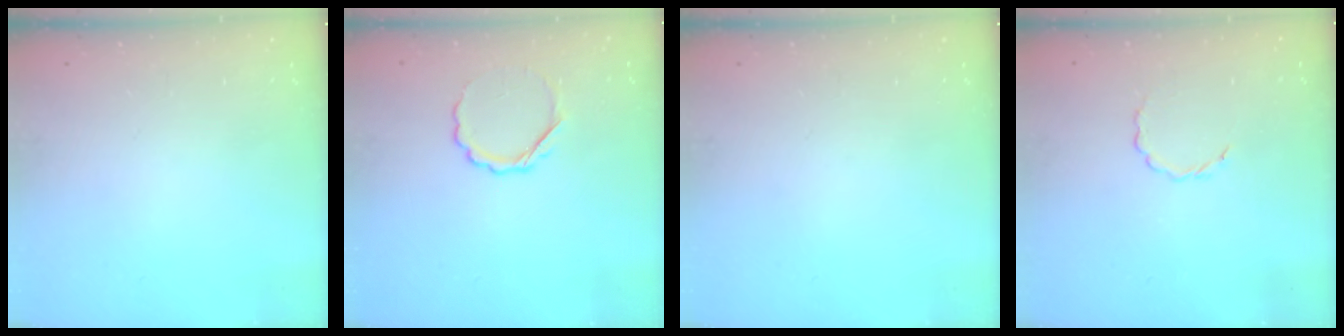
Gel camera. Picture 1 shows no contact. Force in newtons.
{"total": 4.7, "press": 4.5, "slide": 1.1}
{"total": 0.0}
{"total": 2.7, "press": 2.5, "slide": 1.0}